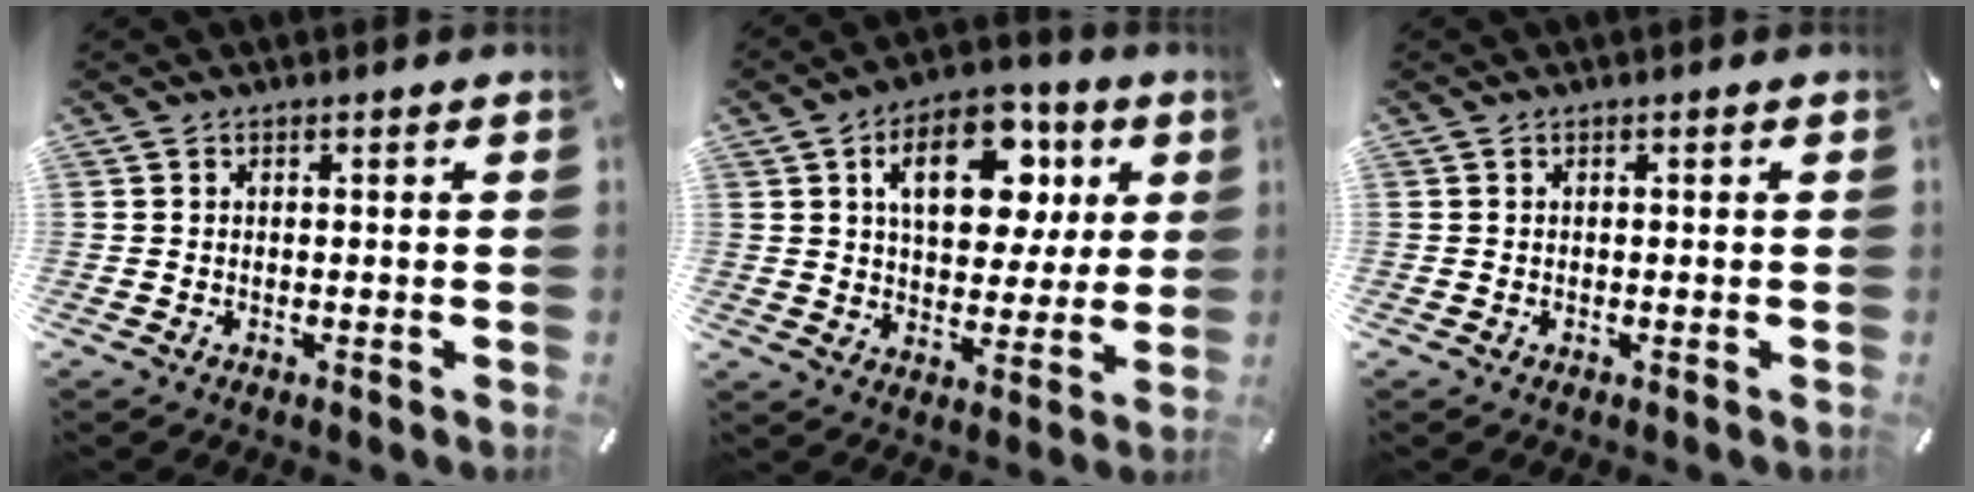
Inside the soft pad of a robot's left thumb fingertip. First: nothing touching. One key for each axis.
{"total": 16.7, "fx": 5.8, "fy": 10.6, "fz": 11.5, "tx": -0.169, "ty": -0.002, "tz": 0.100}
{"total": 0.0}